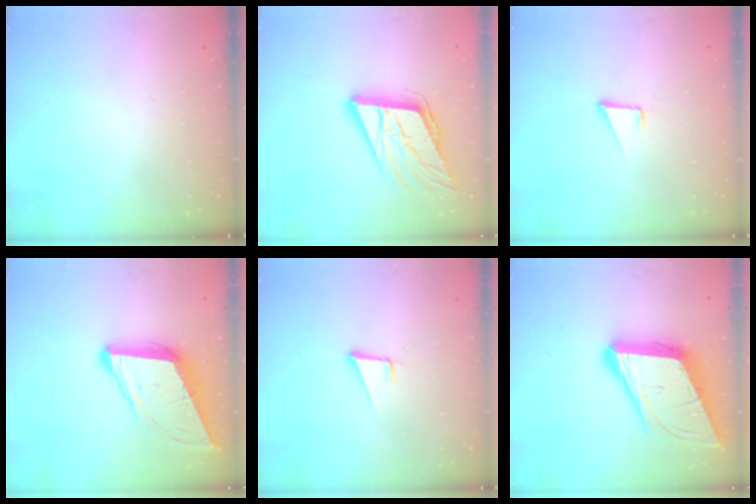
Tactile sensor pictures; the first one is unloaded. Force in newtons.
{"total": 15.0, "press": 14.6, "slide": 3.5}
{"total": 1.7, "press": 1.7, "slide": 0.1}
{"total": 12.6, "press": 12.0, "slide": 3.9}
{"total": 3.6, "press": 2.7, "slide": 2.4}
{"total": 17.7, "press": 17.2, "slide": 4.0}